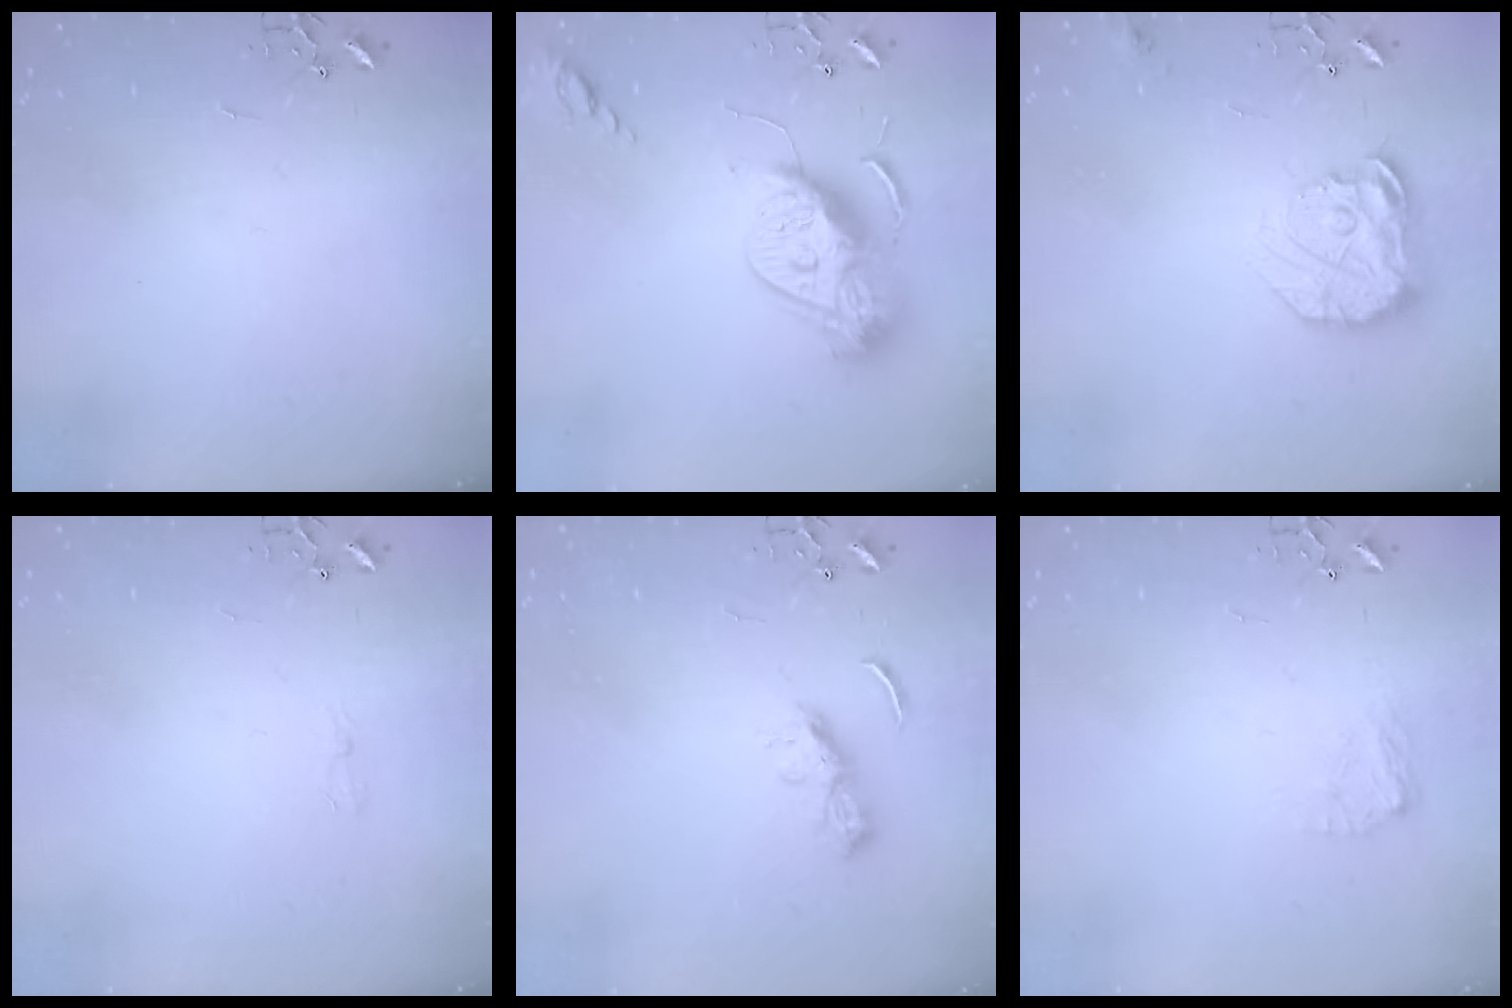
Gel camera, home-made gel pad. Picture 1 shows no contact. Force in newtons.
{"total": 16.1, "press": 16.0, "slide": 1.6}
{"total": 17.2, "press": 17.1, "slide": 1.7}
{"total": 5.5, "press": 5.4, "slide": 0.6}
{"total": 6.7, "press": 6.7, "slide": 0.6}
{"total": 7.9, "press": 7.9, "slide": 0.3}